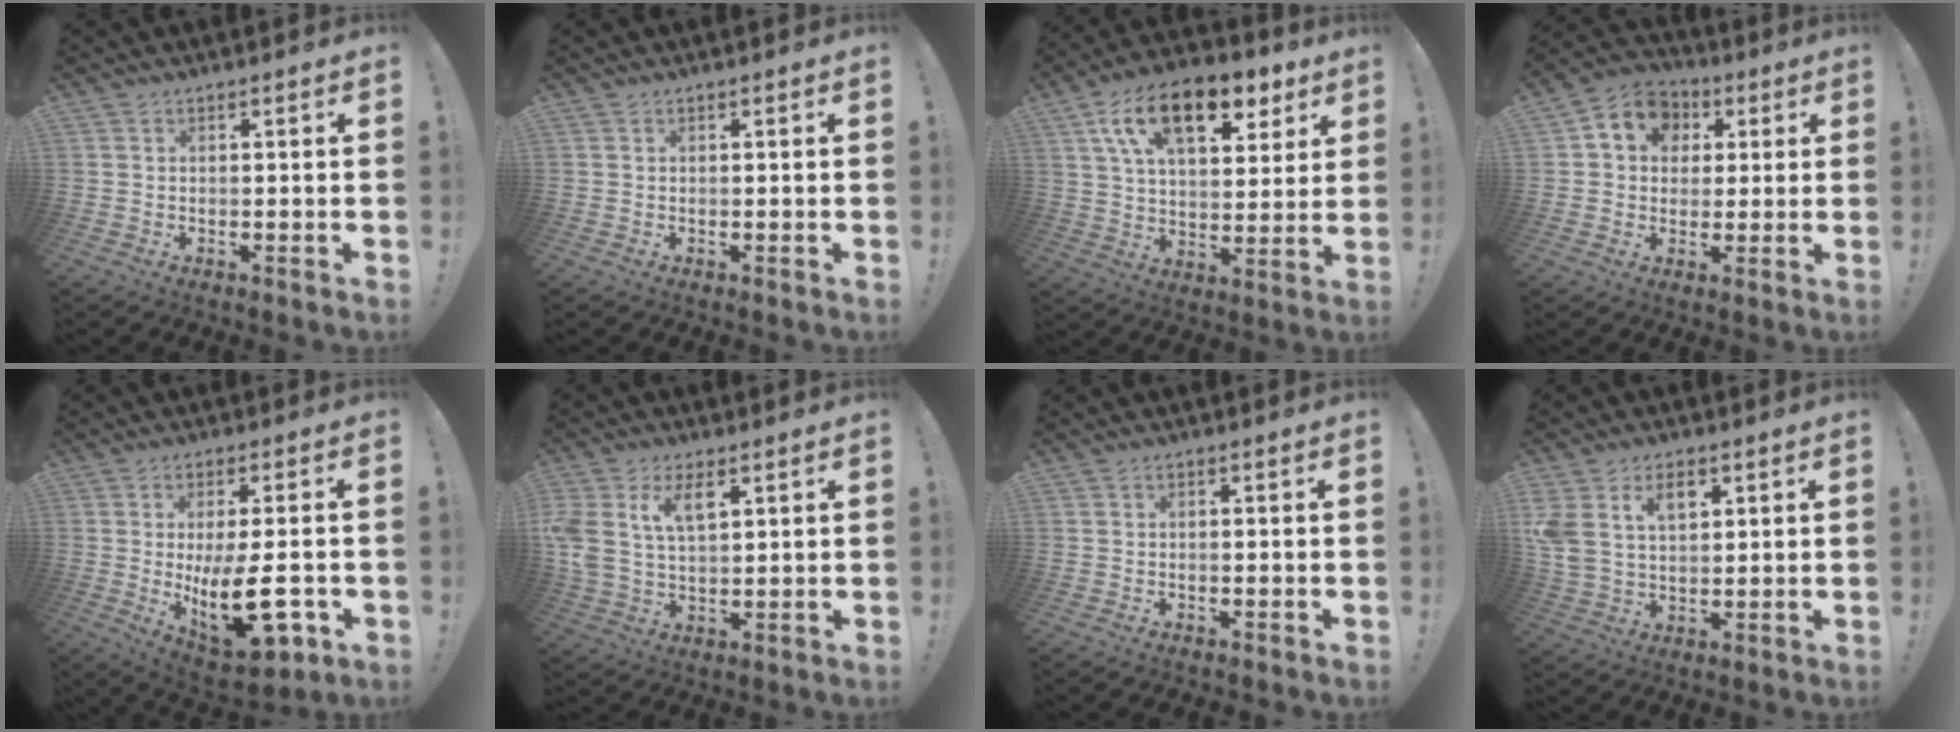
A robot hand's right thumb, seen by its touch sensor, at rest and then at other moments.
{"total": 0.0}
{"total": 19.0, "force": [9.9, 9.5, 13.2], "torque": [-0.207, -0.043, 0.169]}
{"total": 9.7, "force": [2.5, 8.4, 4.2], "torque": [-0.047, -0.008, 0.051]}
{"total": 18.4, "force": [-2.7, 7.5, 16.6], "torque": [-0.259, -0.011, -0.028]}
{"total": 9.5, "force": [4.7, 5.2, 6.5], "torque": [-0.133, -0.013, 0.084]}
{"total": 0.0}
{"total": 9.3, "force": [4.5, 5.9, 5.5], "torque": [-0.102, -0.011, 0.085]}